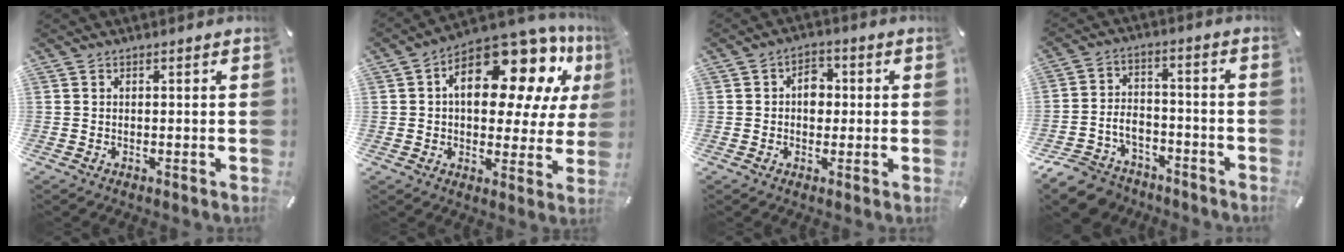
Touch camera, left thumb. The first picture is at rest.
{"total": 18.9, "force": [8.6, 10.2, 13.4], "torque": [-0.187, -0.062, 0.145]}
{"total": 5.2, "force": [0.1, 3.9, 3.4], "torque": [-0.035, -0.001, -0.008]}
{"total": 9.0, "force": [-5.9, 6.2, 2.8], "torque": [-0.056, 0.034, -0.109]}